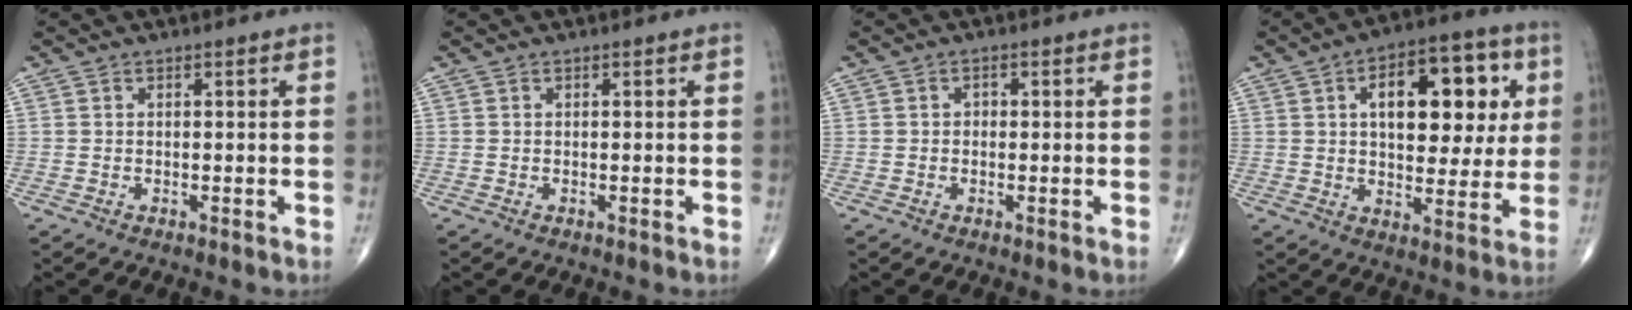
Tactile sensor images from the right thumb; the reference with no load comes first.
{"total": 0.0}
{"total": 1.0, "force": [0.0, 0.8, 0.6], "torque": [-0.004, 0.004, -0.004]}
{"total": 18.0, "force": [4.7, 9.5, 14.5], "torque": [-0.156, 0.009, 0.066]}